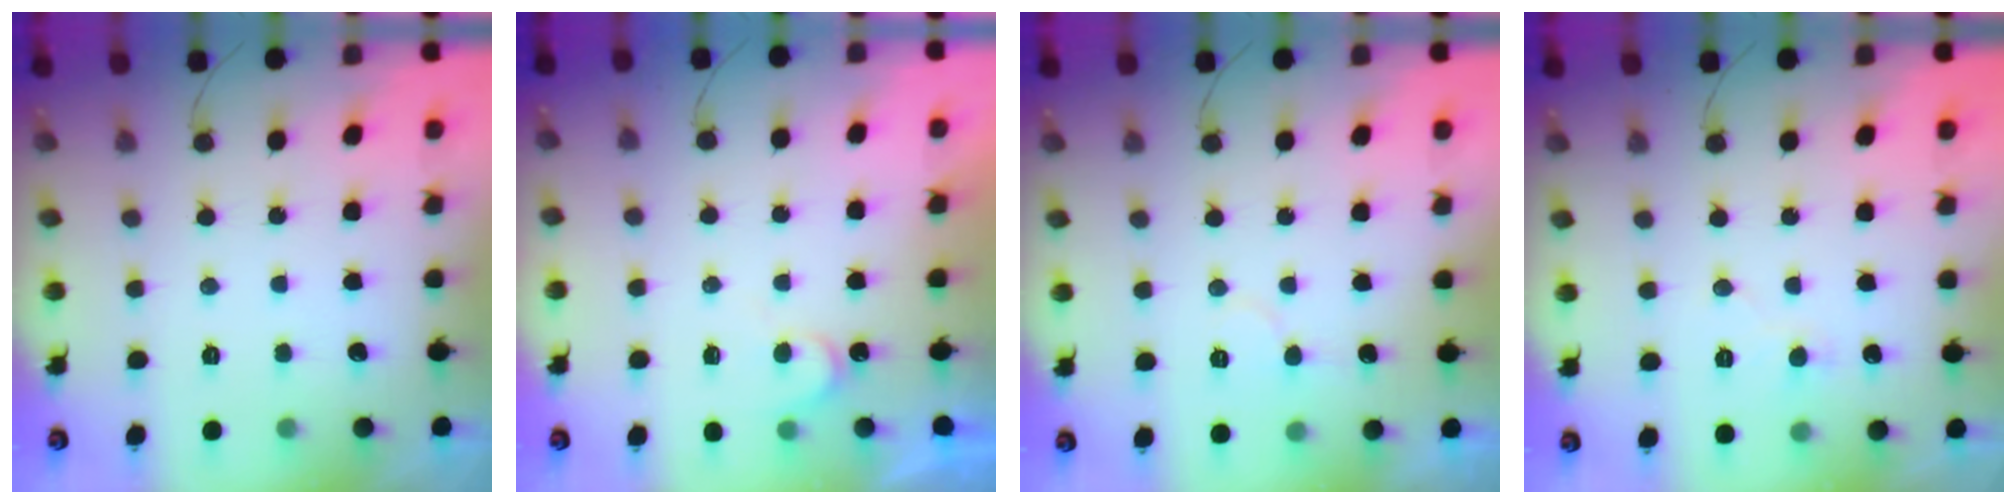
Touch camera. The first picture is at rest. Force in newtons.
{"total": 5.1, "press": 5.0, "slide": 0.3}
{"total": 4.5, "press": 4.5, "slide": 0.4}
{"total": 6.2, "press": 6.1, "slide": 0.4}